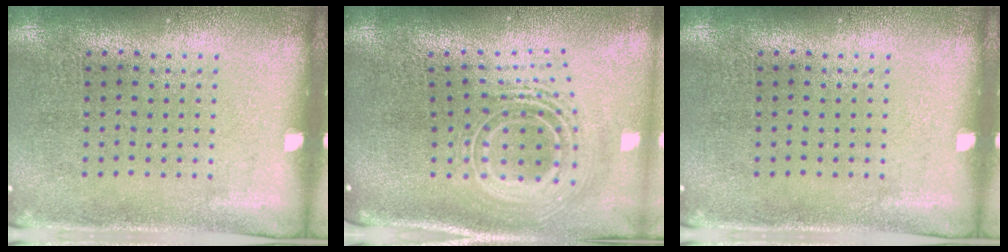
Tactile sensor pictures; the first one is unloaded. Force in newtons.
{"total": 2.8, "press": 1.9, "slide": 2.2}
{"total": 0.0}